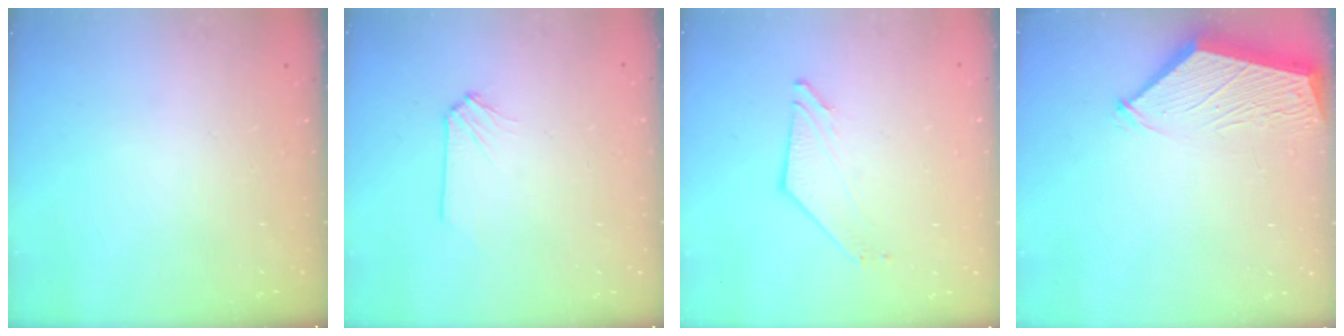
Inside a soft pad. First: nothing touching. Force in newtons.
{"total": 0.0}
{"total": 3.5, "press": 3.5, "slide": 0.2}
{"total": 2.9, "press": 2.9, "slide": 0.4}